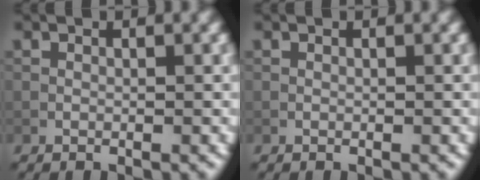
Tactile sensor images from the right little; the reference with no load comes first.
{"total": 0.0}